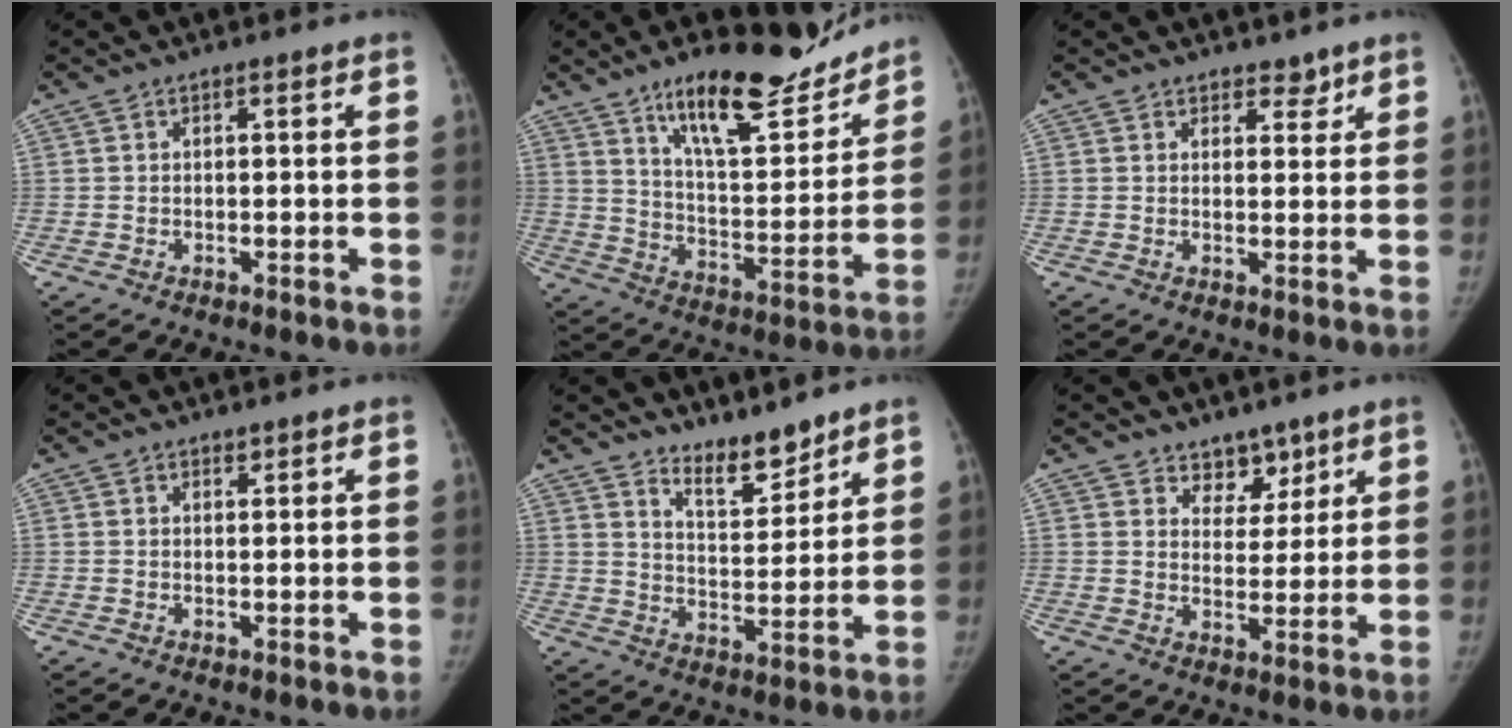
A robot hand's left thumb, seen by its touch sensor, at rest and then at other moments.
{"total": 19.9, "force": [14.9, 6.3, 11.6], "torque": [-0.128, -0.093, 0.240]}
{"total": 2.6, "force": [2.0, 1.5, 0.6], "torque": [0.016, -0.012, 0.026]}
{"total": 0.7, "force": [0.6, 0.3, 0.1], "torque": [0.004, -0.005, 0.008]}
{"total": 7.7, "force": [6.7, 2.3, 3.1], "torque": [-0.027, -0.063, 0.121]}
{"total": 5.6, "force": [4.2, 3.5, 1.1], "torque": [0.021, -0.031, 0.070]}